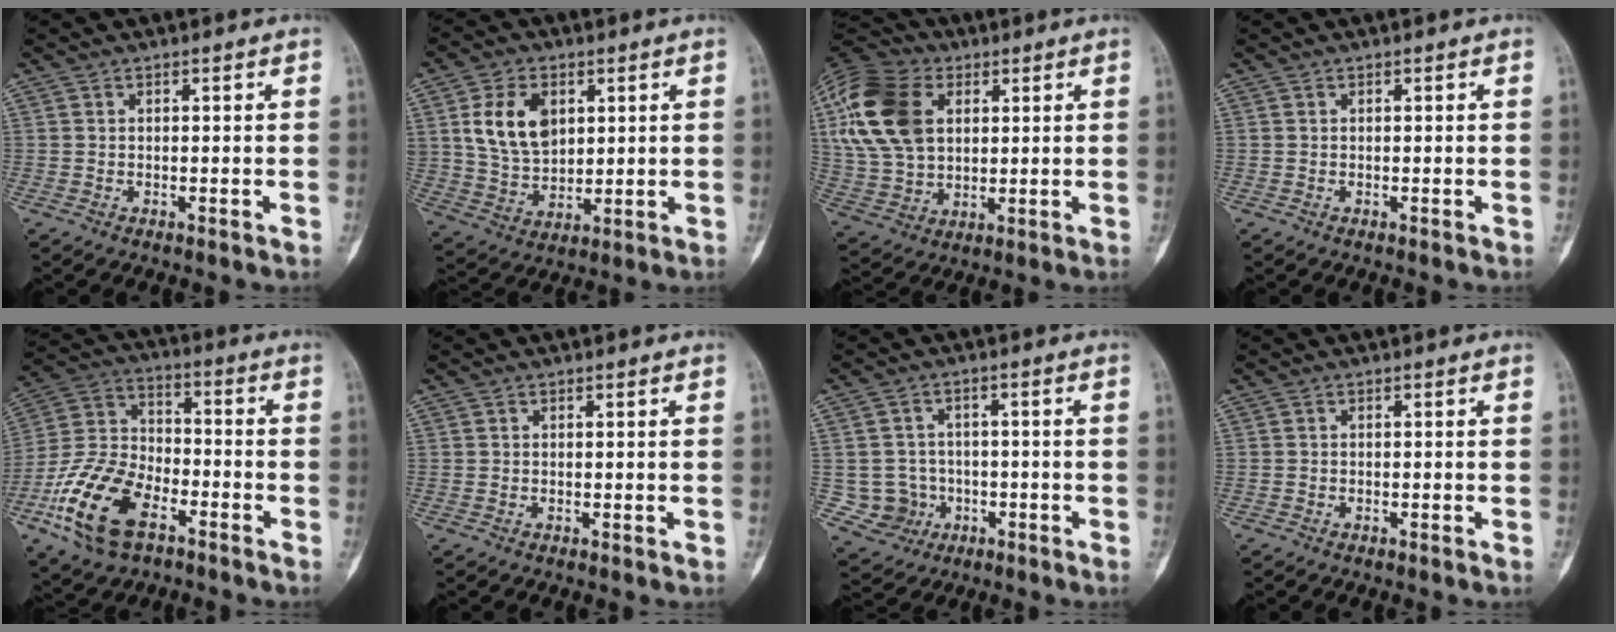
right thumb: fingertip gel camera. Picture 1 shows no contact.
{"total": 11.5, "force": [3.6, 7.8, 7.7], "torque": [-0.124, -0.014, 0.077]}
{"total": 20.0, "force": [5.5, 13.7, 13.5], "torque": [-0.272, 0.003, 0.101]}
{"total": 0.0}
{"total": 17.6, "force": [-8.4, 9.7, 12.0], "torque": [-0.239, 0.040, -0.163]}
{"total": 0.0}
{"total": 6.5, "force": [-1.3, 6.3, 0.9], "torque": [0.008, 0.016, -0.015]}
{"total": 0.0}